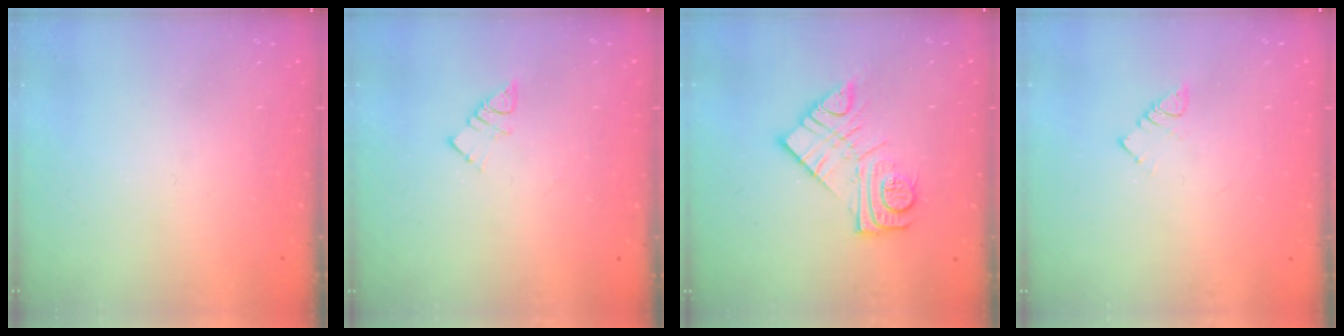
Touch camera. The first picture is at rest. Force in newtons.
{"total": 5.7, "press": 5.6, "slide": 0.6}
{"total": 12.3, "press": 12.2, "slide": 0.8}
{"total": 2.9, "press": 2.9, "slide": 0.5}